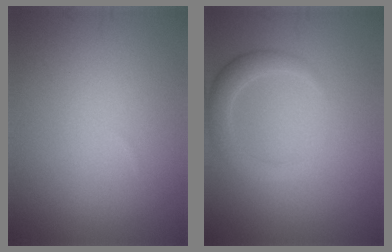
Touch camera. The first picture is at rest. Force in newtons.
{"total": 2.5, "press": 2.5, "slide": 0.2}